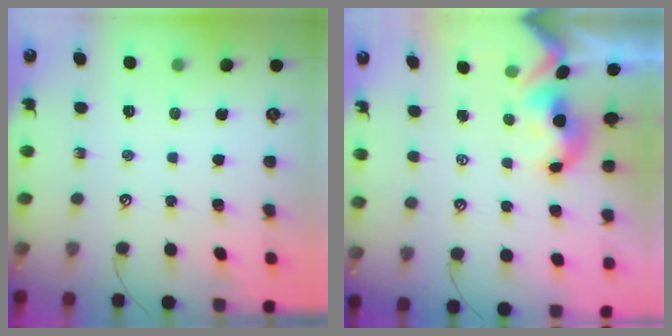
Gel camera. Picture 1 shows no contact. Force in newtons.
{"total": 1.5, "press": 1.3, "slide": 0.7}